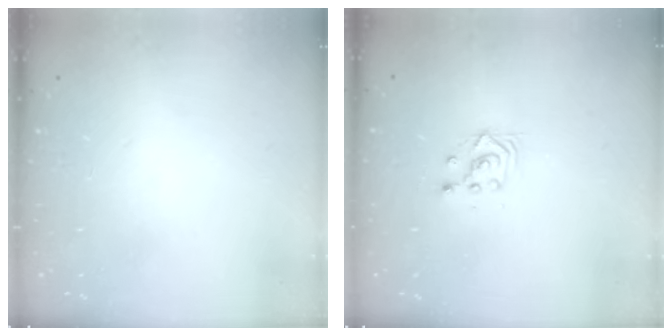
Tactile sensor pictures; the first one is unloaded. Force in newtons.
{"total": 2.3, "press": 2.3, "slide": 0.1}